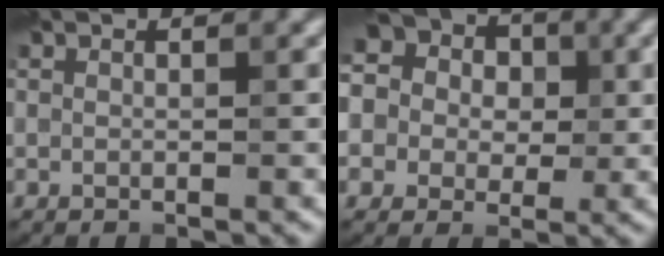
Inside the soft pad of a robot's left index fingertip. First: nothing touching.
{"total": 14.0, "force": [3.3, 12.4, 5.5], "torque": [-0.147, 0.050, 0.024]}